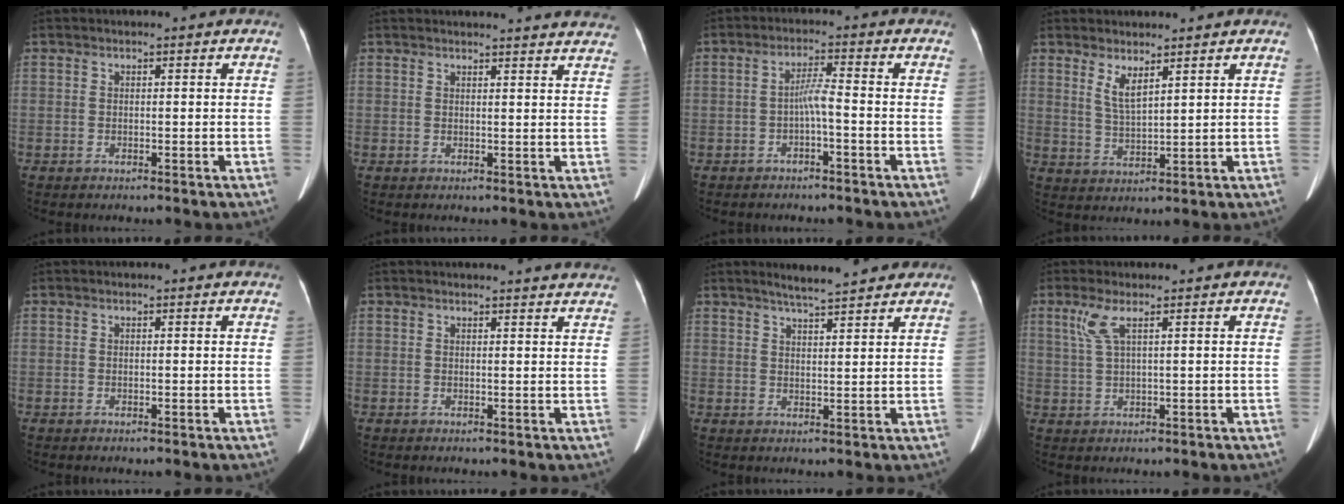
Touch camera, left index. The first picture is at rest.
{"total": 15.5, "force": [15.1, 1.3, 3.4], "torque": [-0.029, -0.023, 0.158]}
{"total": 3.1, "force": [-1.1, 0.1, 2.9], "torque": [-0.053, 0.007, -0.020]}
{"total": 3.6, "force": [2.5, 0.6, 2.6], "torque": [-0.056, -0.011, 0.056]}
{"total": 0.0}
{"total": 8.5, "force": [8.3, 0.4, 1.8], "torque": [-0.010, 0.000, 0.072]}
{"total": 7.4, "force": [6.6, 0.8, 3.3], "torque": [-0.053, 0.016, 0.093]}
{"total": 3.2, "force": [1.5, 0.1, 2.8], "torque": [-0.075, 0.009, 0.040]}